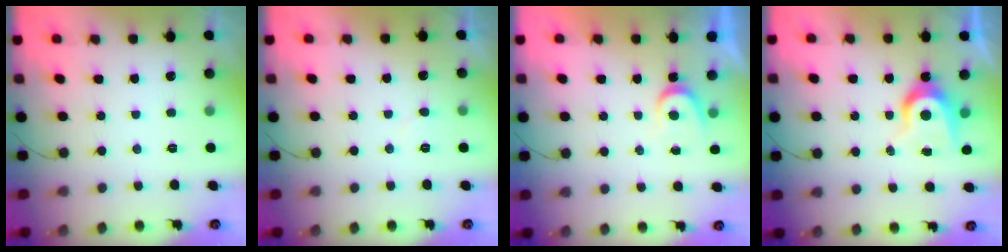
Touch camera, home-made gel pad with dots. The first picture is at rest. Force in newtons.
{"total": 3.5, "press": 3.5, "slide": 0.4}
{"total": 3.6, "press": 3.5, "slide": 0.3}
{"total": 7.8, "press": 7.8, "slide": 0.2}